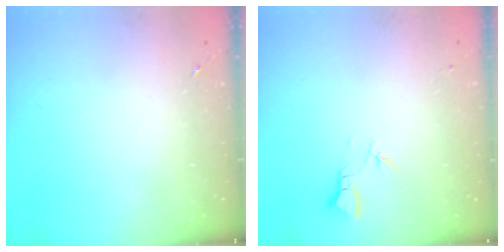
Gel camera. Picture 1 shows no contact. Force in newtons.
{"total": 2.7, "press": 2.7, "slide": 0.3}